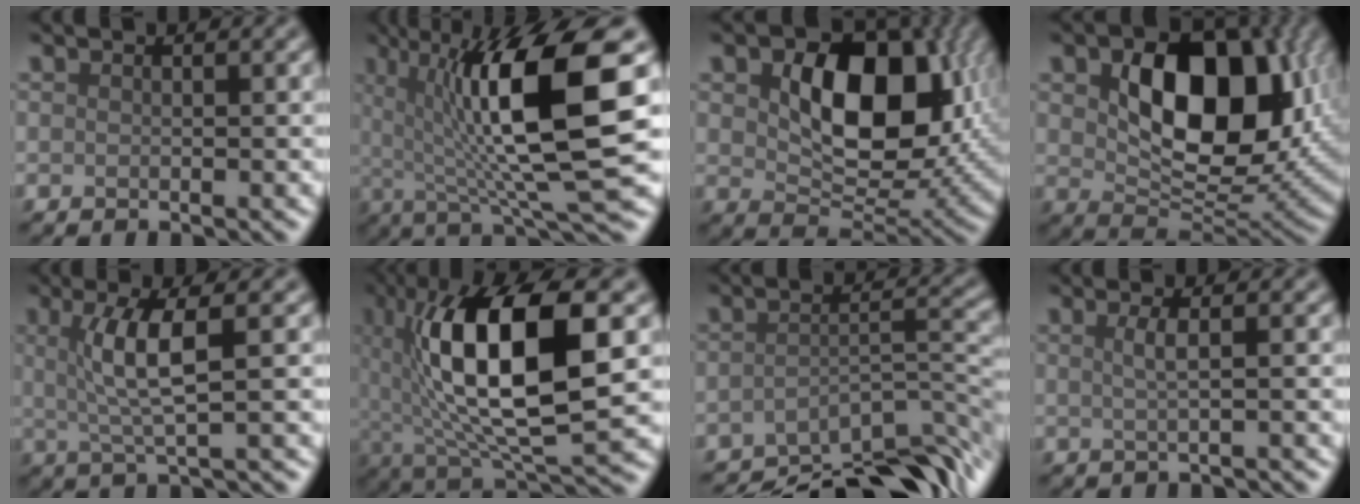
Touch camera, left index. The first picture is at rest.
{"total": 12.4, "force": [2.1, 2.8, 11.9], "torque": [-0.176, -0.001, 0.040]}
{"total": 11.4, "force": [2.2, 7.3, 8.5], "torque": [-0.132, -0.005, 0.041]}
{"total": 11.9, "force": [2.4, 7.5, 9.0], "torque": [-0.136, -0.008, 0.050]}
{"total": 4.6, "force": [0.8, 0.9, 4.4], "torque": [-0.081, 0.003, 0.017]}
{"total": 13.1, "force": [2.0, 4.7, 12.0], "torque": [-0.198, -0.002, 0.036]}
{"total": 10.0, "force": [-8.0, 2.4, 5.5], "torque": [-0.072, -0.002, -0.131]}
{"total": 1.9, "force": [0.0, 0.7, 1.8], "torque": [-0.023, 0.004, -0.004]}